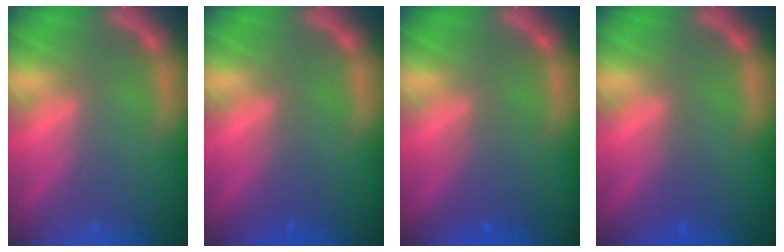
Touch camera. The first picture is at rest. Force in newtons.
{"total": 1.5}
{"total": 2.0}
{"total": 1.5}